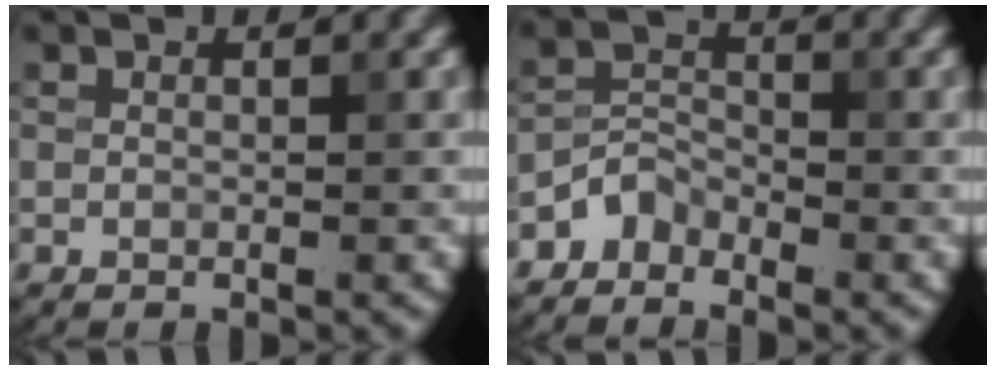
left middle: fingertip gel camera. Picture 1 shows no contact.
{"total": 2.2, "force": [-1.8, 1.2, 0.3], "torque": [-0.001, 0.013, -0.041]}